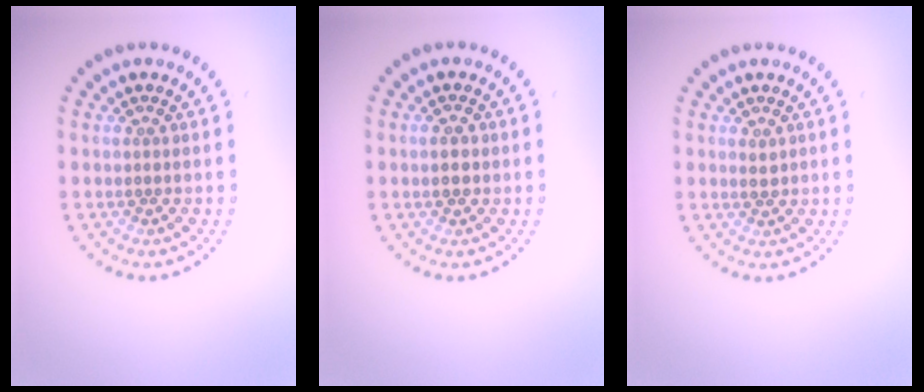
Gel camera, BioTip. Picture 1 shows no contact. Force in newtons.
{"total": 2.1, "press": 2.1, "slide": 0.1}
{"total": 0.8, "press": 0.8, "slide": 0.1}